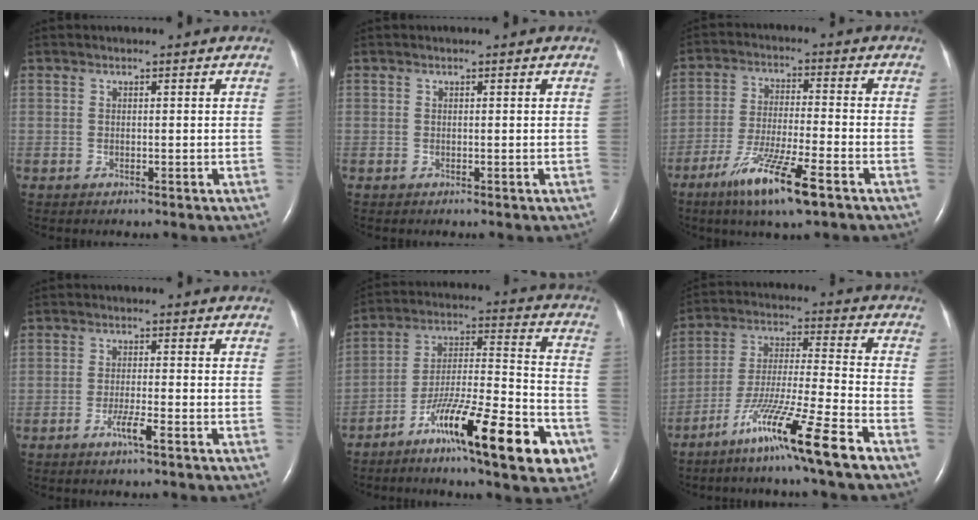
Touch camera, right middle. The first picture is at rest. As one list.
[{"total": 0.0}, {"total": 11.3, "force": [-6.7, 0.7, 9.0], "torque": [-0.177, -0.029, -0.118]}, {"total": 3.0, "force": [-1.7, -0.2, 2.5], "torque": [-0.051, -0.005, -0.034]}, {"total": 19.4, "force": [-10.4, 2.7, 16.1], "torque": [-0.241, -0.011, -0.167]}, {"total": 14.4, "force": [-9.3, -1.2, 11.0], "torque": [-0.212, -0.036, -0.172]}]